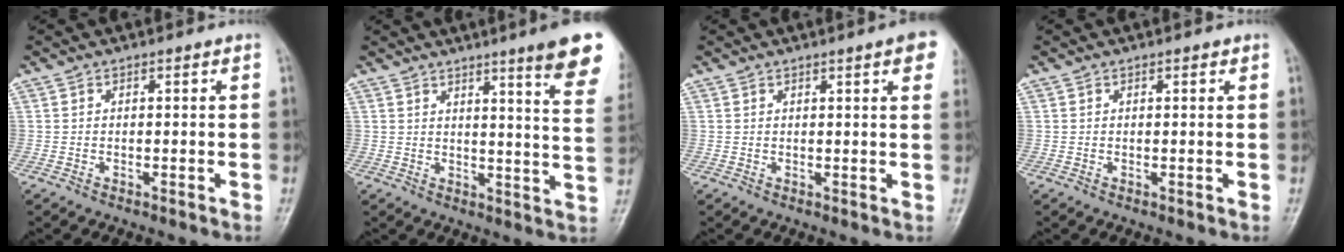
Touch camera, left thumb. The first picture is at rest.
{"total": 13.9, "force": [9.2, 1.0, 10.5], "torque": [-0.110, -0.047, 0.100]}
{"total": 5.4, "force": [2.9, 0.8, 4.5], "torque": [-0.040, 0.001, 0.030]}
{"total": 0.7, "force": [0.4, 0.3, 0.4], "torque": [-0.006, -0.002, 0.004]}